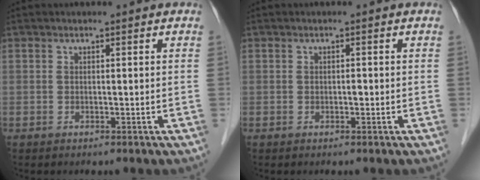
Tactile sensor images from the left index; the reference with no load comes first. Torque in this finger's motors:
{"motor_torque": [0.02, 0.09, -0.02, -0.01]}